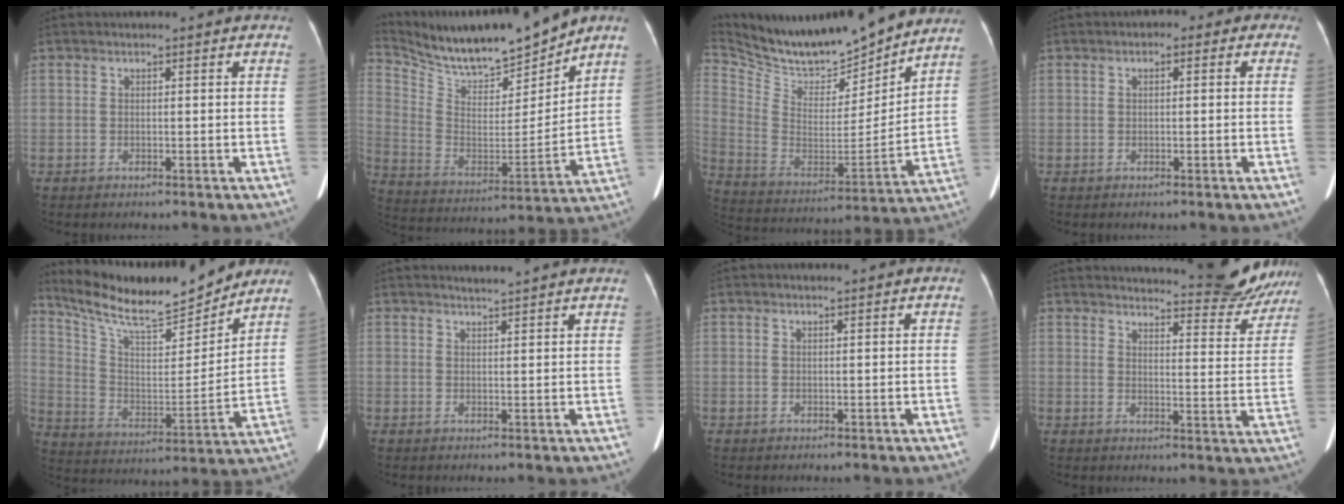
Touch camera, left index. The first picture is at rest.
{"total": 17.3, "force": [15.7, 2.3, 6.7], "torque": [-0.140, -0.014, 0.280]}
{"total": 20.6, "force": [19.0, 4.1, 6.7], "torque": [-0.139, -0.020, 0.315]}
{"total": 2.9, "force": [0.7, 1.2, 2.6], "torque": [-0.035, 0.020, 0.003]}
{"total": 18.9, "force": [17.0, 3.0, 7.9], "torque": [-0.146, -0.006, 0.281]}
{"total": 3.1, "force": [2.9, -0.4, 0.8], "torque": [-0.015, 0.008, 0.039]}
{"total": 0.5, "force": [0.4, 0.0, 0.3], "torque": [-0.011, 0.003, 0.008]}
{"total": 13.4, "force": [13.1, 1.2, 2.9], "torque": [-0.028, -0.053, 0.145]}